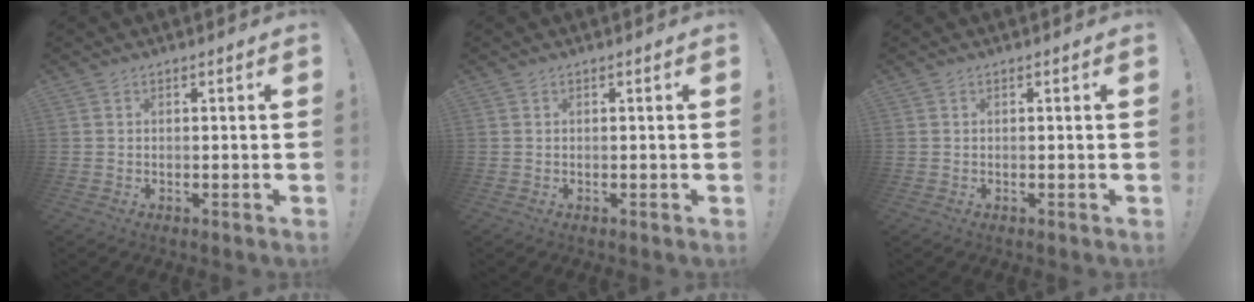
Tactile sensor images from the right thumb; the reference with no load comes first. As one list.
[{"total": 0.0}, {"total": 0.0}]